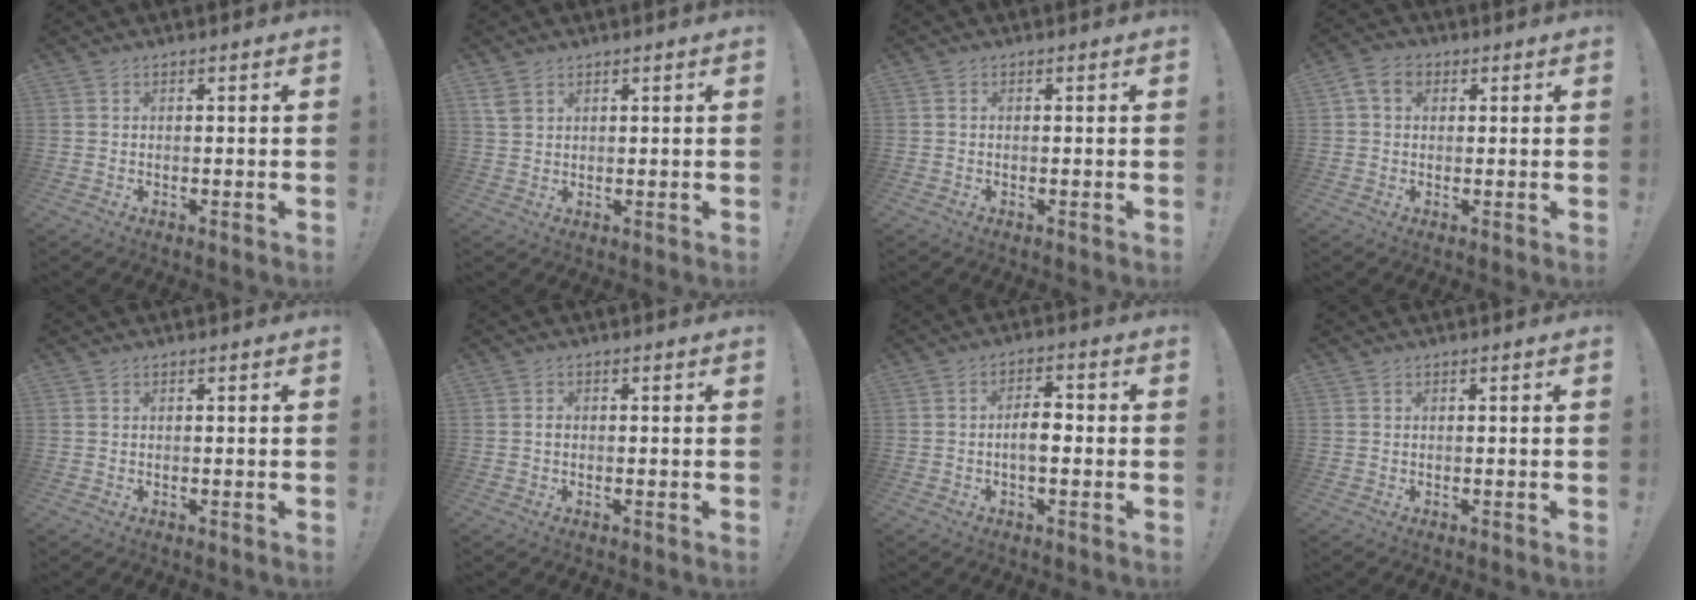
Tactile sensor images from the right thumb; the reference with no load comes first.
{"total": 3.4, "force": [2.2, 2.0, 1.7], "torque": [-0.023, -0.009, 0.042]}
{"total": 0.0}
{"total": 5.8, "force": [1.9, 4.2, 3.5], "torque": [-0.065, 0.002, 0.036]}
{"total": 0.0}
{"total": 0.7, "force": [-0.3, 0.5, 0.3], "torque": [-0.010, 0.005, -0.004]}
{"total": 6.0, "force": [-1.1, 2.8, 5.1], "torque": [-0.083, 0.008, -0.025]}
{"total": 0.0}